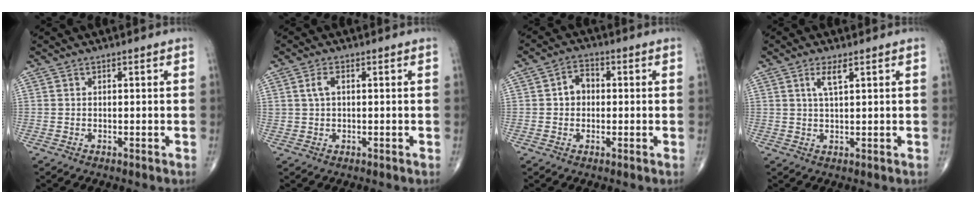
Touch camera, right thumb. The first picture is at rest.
{"total": 2.6, "force": [0.6, 1.5, 2.0], "torque": [-0.040, 0.004, 0.015]}
{"total": 4.1, "force": [0.1, 3.3, 2.5], "torque": [-0.026, 0.016, -0.007]}
{"total": 3.0, "force": [1.4, 0.7, 2.6], "torque": [-0.057, -0.004, 0.030]}